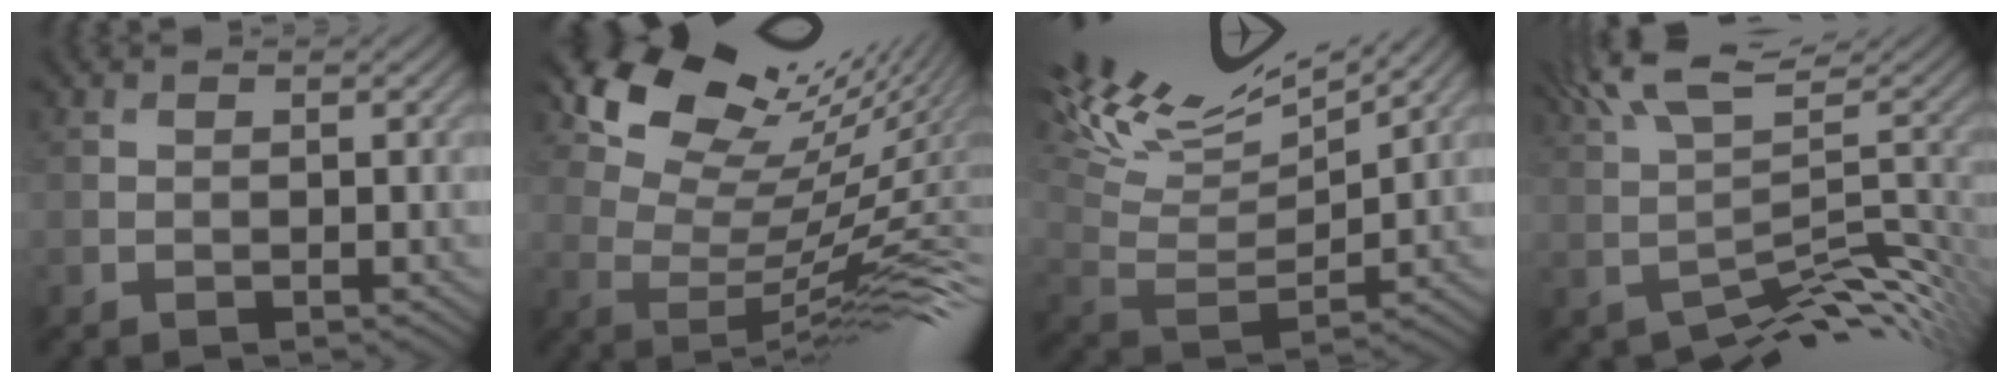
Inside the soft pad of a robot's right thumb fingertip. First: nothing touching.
{"total": 15.0, "force": [9.7, 5.4, 10.1], "torque": [-0.155, 0.015, 0.159]}
{"total": 15.8, "force": [11.2, 4.9, 10.0], "torque": [-0.235, 0.034, 0.184]}
{"total": 6.3, "force": [0.8, 1.7, 6.0], "torque": [-0.101, 0.010, 0.024]}